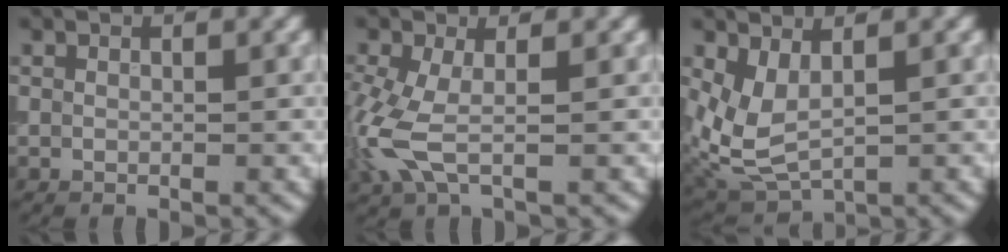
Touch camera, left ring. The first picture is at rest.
{"total": 4.7, "force": [-0.9, 2.1, 4.1], "torque": [-0.130, -0.007, -0.023]}
{"total": 4.0, "force": [0.7, 2.1, 3.3], "torque": [-0.087, -0.013, 0.020]}